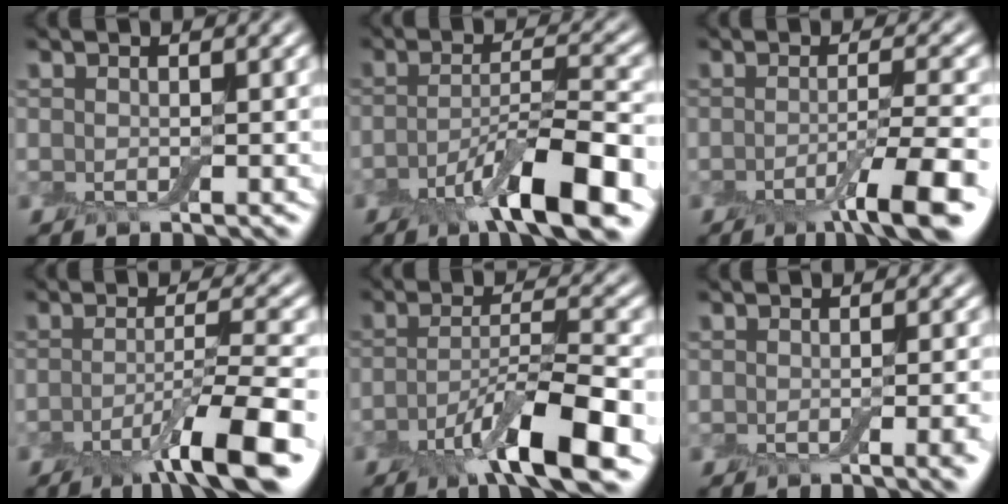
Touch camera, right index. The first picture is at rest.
{"total": 8.6, "force": [-4.2, 1.8, 7.2], "torque": [-0.114, 0.007, -0.076]}
{"total": 6.4, "force": [-2.9, 1.1, 5.6], "torque": [-0.079, -0.002, -0.049]}
{"total": 7.8, "force": [-3.8, 1.2, 6.7], "torque": [-0.096, 0.005, -0.067]}
{"total": 8.6, "force": [-4.2, 1.8, 7.3], "torque": [-0.118, 0.003, -0.077]}
{"total": 3.5, "force": [-1.0, 1.2, 3.1], "torque": [-0.026, -0.001, -0.009]}